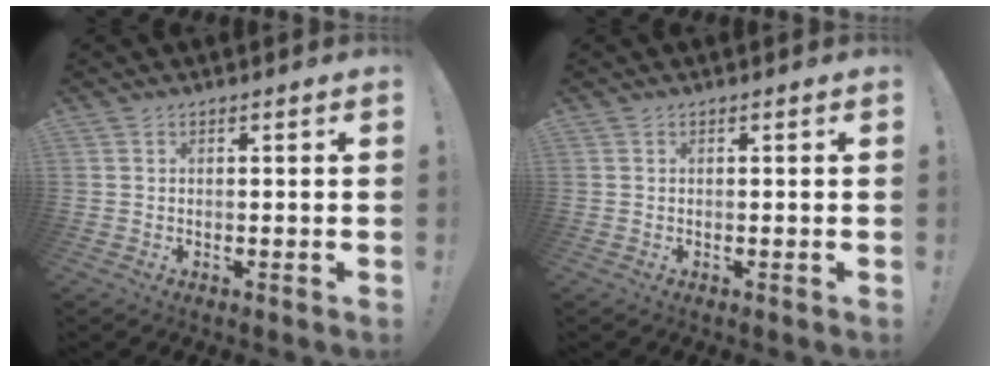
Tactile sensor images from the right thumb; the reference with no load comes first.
{"total": 0.0}